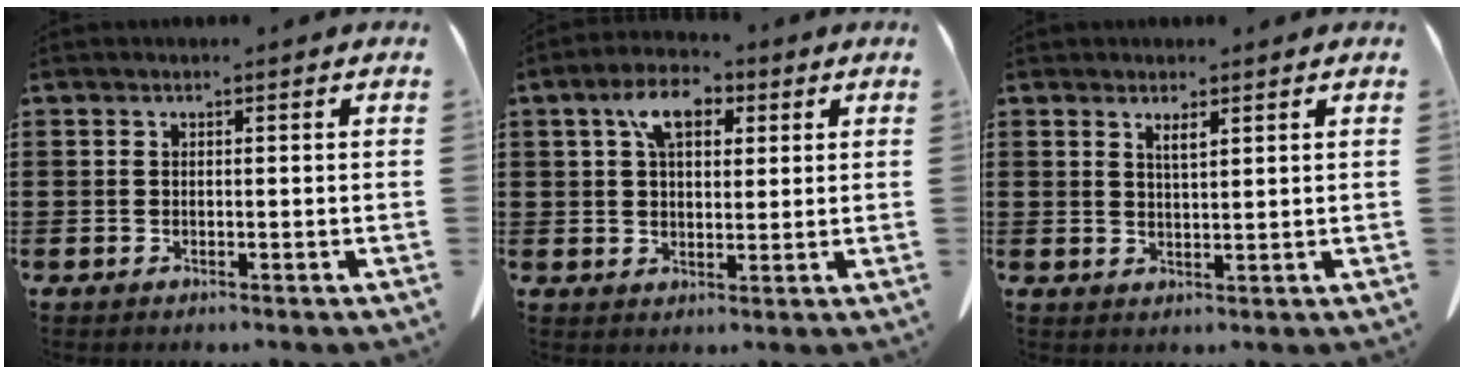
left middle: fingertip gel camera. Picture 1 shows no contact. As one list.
[{"total": 6.8, "force": [3.1, 3.6, 4.8], "torque": [-0.092, 0.010, 0.051]}, {"total": 2.0, "force": [1.5, 0.3, 1.2], "torque": [-0.026, 0.000, 0.028]}]